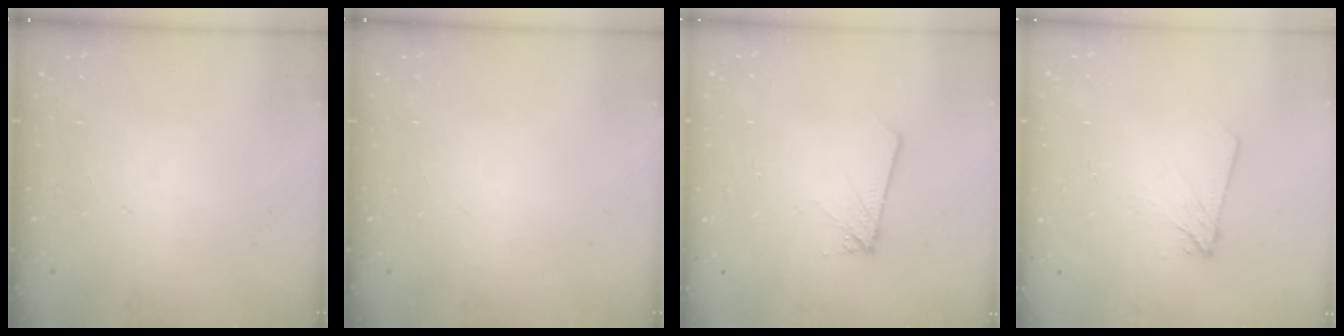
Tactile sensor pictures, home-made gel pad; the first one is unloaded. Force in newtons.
{"total": 0.0}
{"total": 1.7, "press": 1.7, "slide": 0.1}
{"total": 4.6, "press": 4.6, "slide": 0.5}